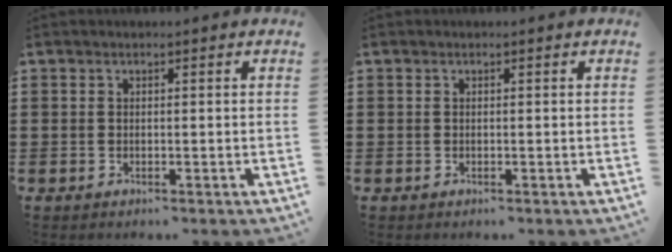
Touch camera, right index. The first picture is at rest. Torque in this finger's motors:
{"motor_torque": [-0.06, 0.46, 0.00, 0.01]}